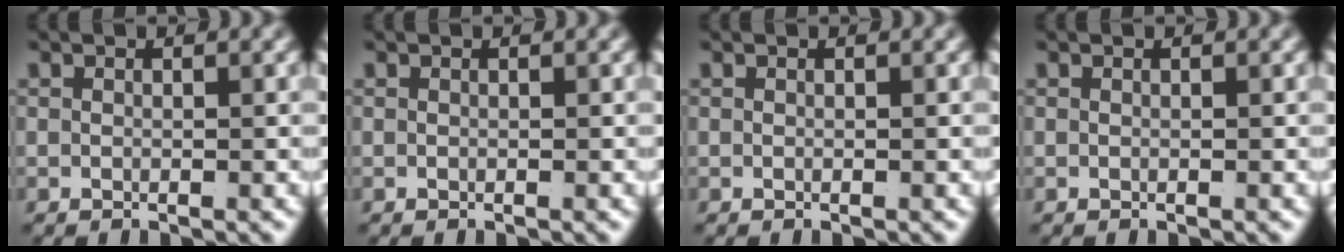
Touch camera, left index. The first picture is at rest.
{"total": 0.0}
{"total": 0.0}
{"total": 0.0}